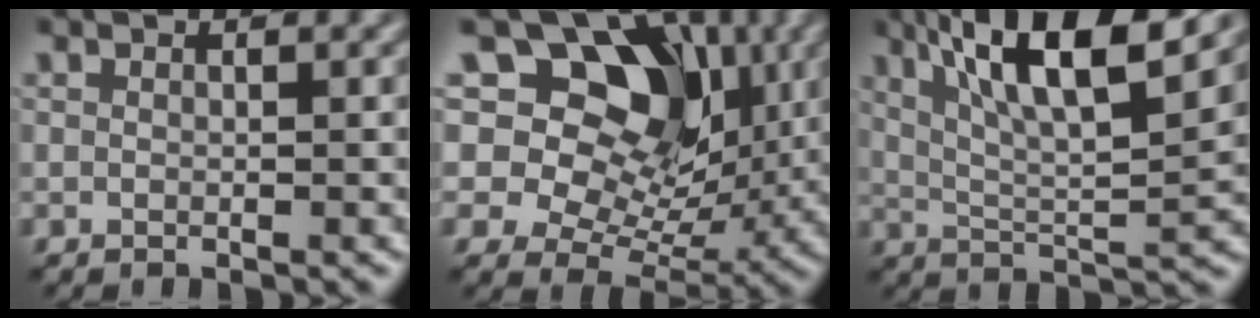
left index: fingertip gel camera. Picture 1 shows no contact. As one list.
[{"total": 13.0, "force": [5.5, 9.1, 7.5], "torque": [-0.119, 0.031, 0.079]}, {"total": 11.0, "force": [5.7, 2.7, 9.0], "torque": [-0.151, 0.008, 0.099]}]